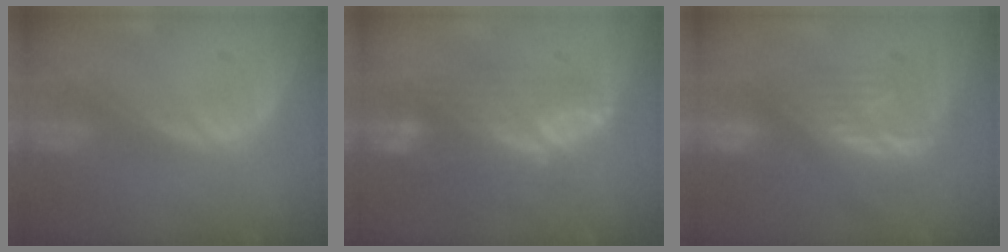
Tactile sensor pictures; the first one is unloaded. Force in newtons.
{"total": 7.6, "press": 7.4, "slide": 1.5}
{"total": 8.3, "press": 7.3, "slide": 3.8}